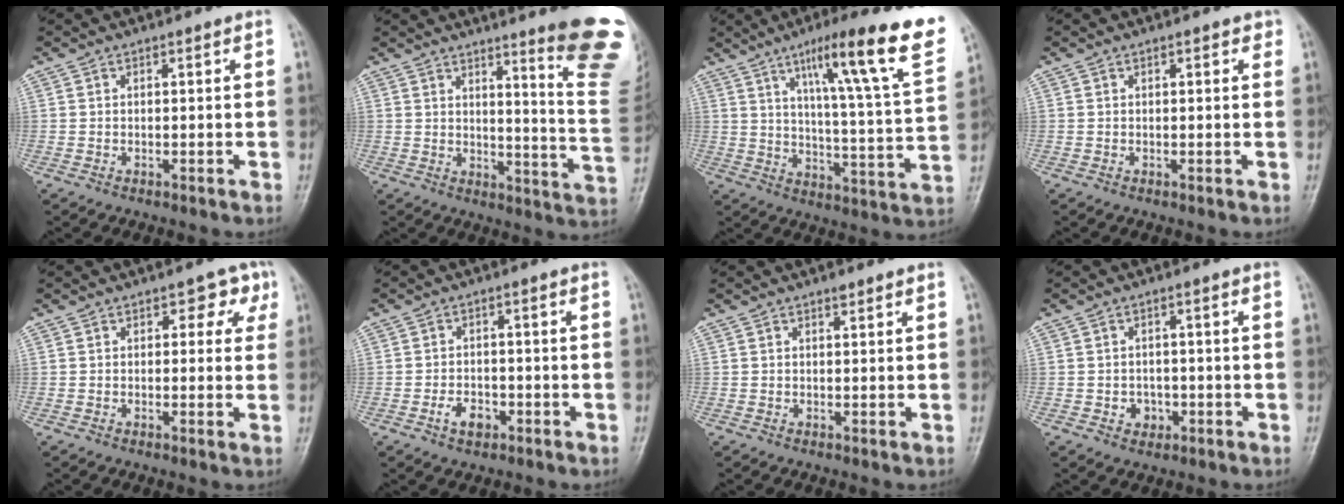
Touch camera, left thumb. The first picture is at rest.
{"total": 18.0, "force": [12.3, 1.6, 13.1], "torque": [-0.132, -0.103, 0.146]}
{"total": 22.6, "force": [12.2, 2.5, 18.8], "torque": [-0.251, -0.035, 0.178]}
{"total": 1.1, "force": [0.6, 0.6, 0.7], "torque": [-0.004, 0.000, 0.003]}
{"total": 3.9, "force": [1.5, 2.7, 2.4], "torque": [0.006, 0.000, 0.008]}
{"total": 3.8, "force": [-1.9, 2.4, 2.1], "torque": [-0.029, 0.012, -0.033]}
{"total": 1.0, "force": [0.7, 0.3, 0.5], "torque": [-0.008, -0.004, 0.010]}
{"total": 2.9, "force": [-1.1, 2.5, 1.0], "torque": [0.001, 0.006, -0.012]}